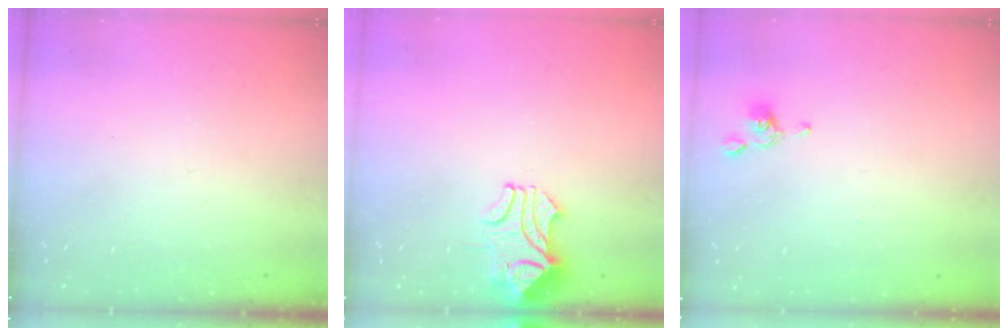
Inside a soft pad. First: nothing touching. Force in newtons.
{"total": 2.1, "press": 1.9, "slide": 0.9}
{"total": 2.2, "press": 2.2, "slide": 0.2}